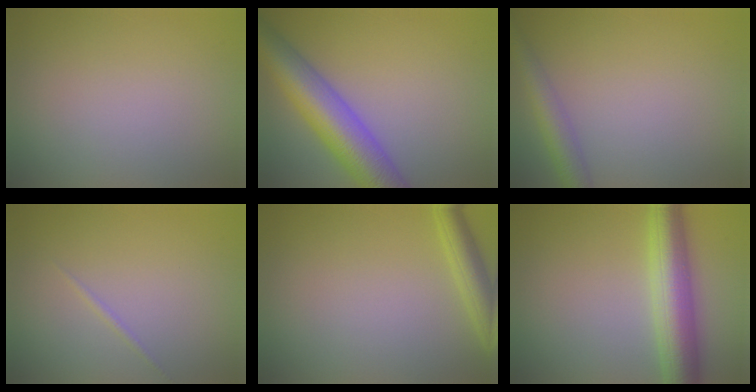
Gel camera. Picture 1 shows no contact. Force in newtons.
{"total": 8.3, "press": 8.3, "slide": 0.3}
{"total": 3.1, "press": 3.1, "slide": 0.2}
{"total": 0.6, "press": 0.6, "slide": 0.0}
{"total": 3.0, "press": 2.9, "slide": 0.2}
{"total": 6.5, "press": 6.5, "slide": 0.0}